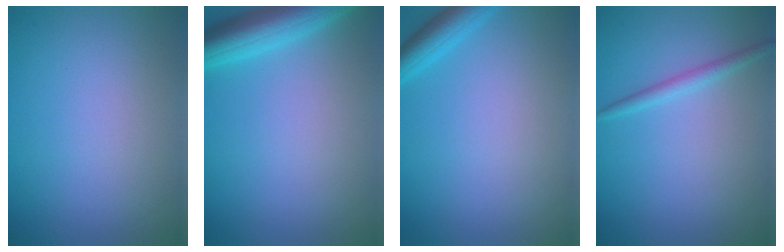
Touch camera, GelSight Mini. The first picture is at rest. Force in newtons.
{"total": 5.1, "press": 5.1, "slide": 0.3}
{"total": 2.4, "press": 2.4, "slide": 0.2}
{"total": 1.4, "press": 1.4, "slide": 0.1}